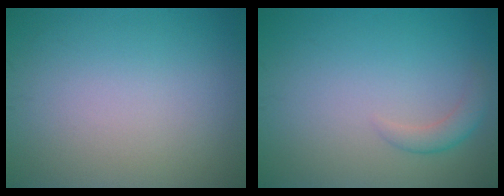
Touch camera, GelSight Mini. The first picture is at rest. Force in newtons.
{"total": 1.6, "press": 1.6, "slide": 0.1}